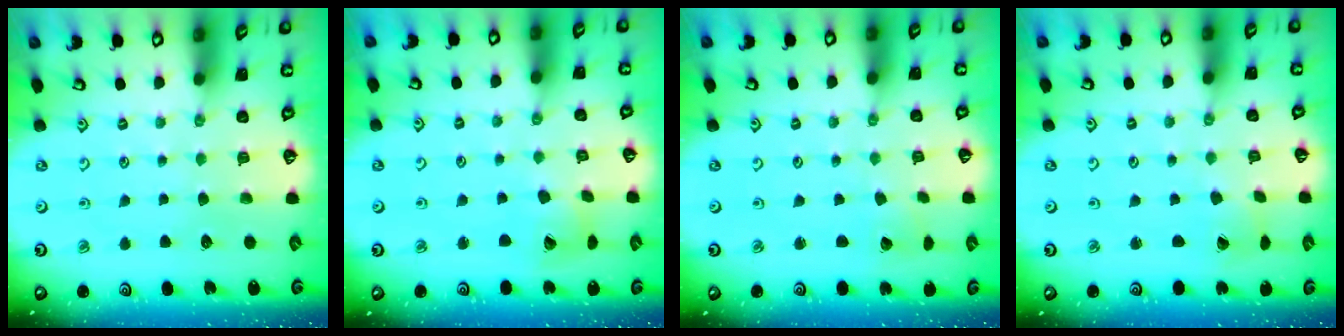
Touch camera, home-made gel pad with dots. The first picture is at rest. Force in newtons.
{"total": 8.7, "press": 8.7, "slide": 1.0}
{"total": 2.4, "press": 2.4, "slide": 0.2}
{"total": 1.2, "press": 1.2, "slide": 0.1}